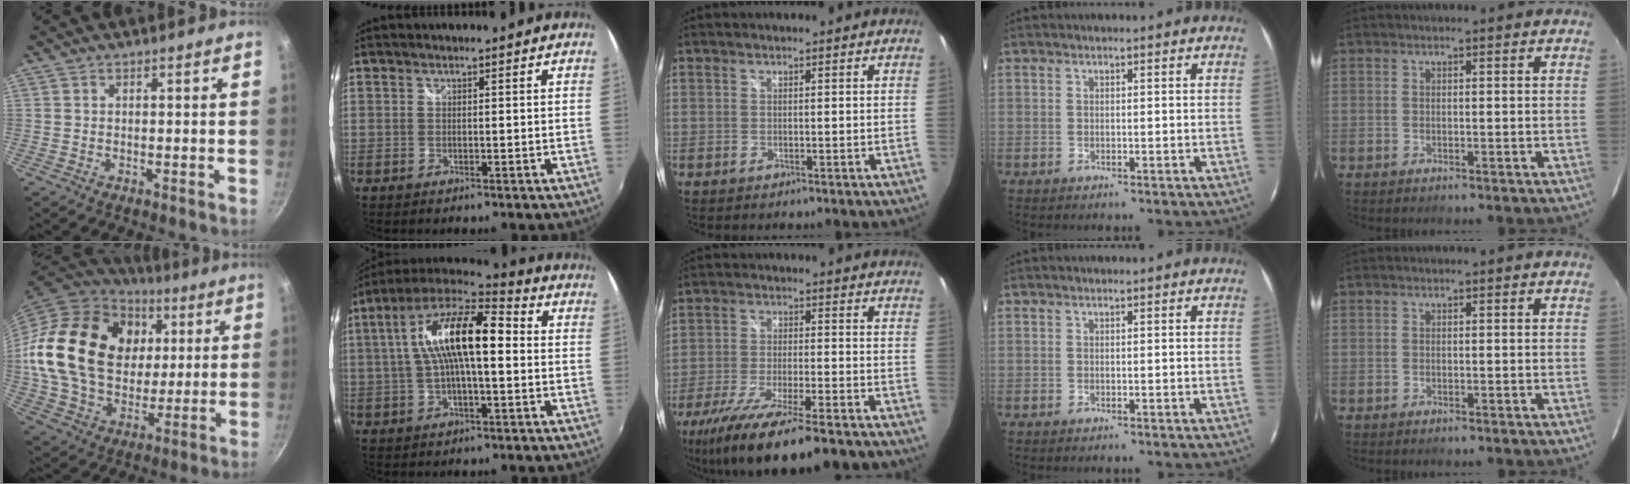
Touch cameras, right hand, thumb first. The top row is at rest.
{"thumb": {"total": 26.7, "force": [6.3, 19.7, 16.9], "torque": [-0.279, 0.002, 0.117]}, "index": {"total": 16.4, "force": [1.4, 5.4, 15.4], "torque": [-0.279, 0.024, 0.010]}, "middle": {"total": 18.7, "force": [-14.4, 2.9, 11.5], "torque": [-0.228, -0.055, -0.237]}}